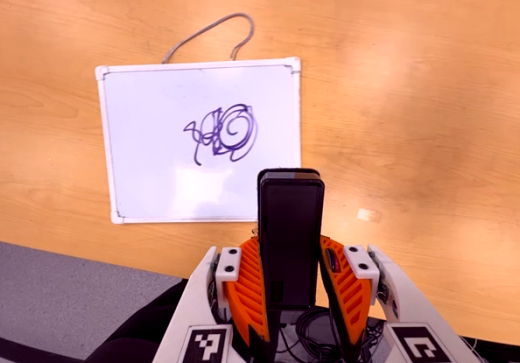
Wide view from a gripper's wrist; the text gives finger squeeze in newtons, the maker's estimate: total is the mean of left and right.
{"total": 4.0, "left": 2.5, "right": 5.6}